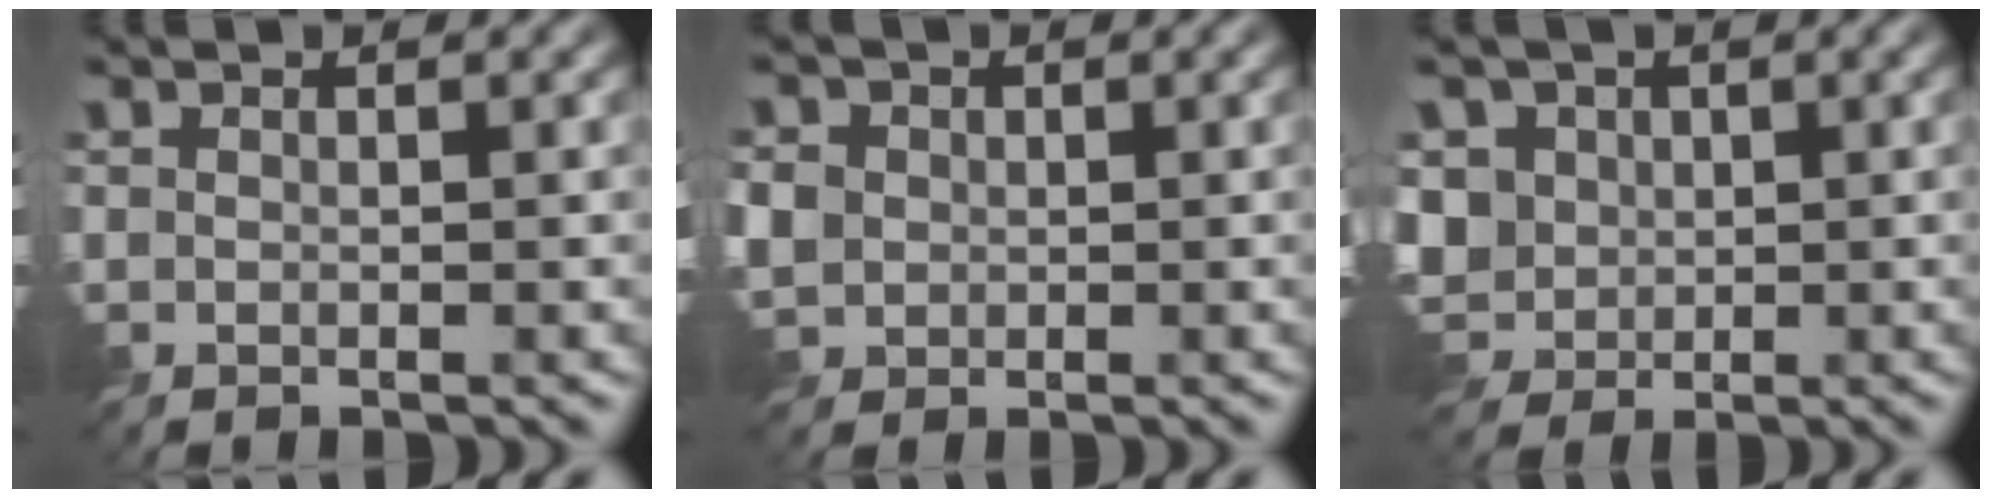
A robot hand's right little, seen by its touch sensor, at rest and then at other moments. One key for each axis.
{"total": 3.8, "fx": 0.2, "fy": 3.4, "fz": 1.6, "tx": -0.068, "ty": 0.010, "tz": 0.004}
{"total": 6.0, "fx": 0.5, "fy": 5.1, "fz": 3.0, "tx": -0.086, "ty": 0.017, "tz": 0.003}